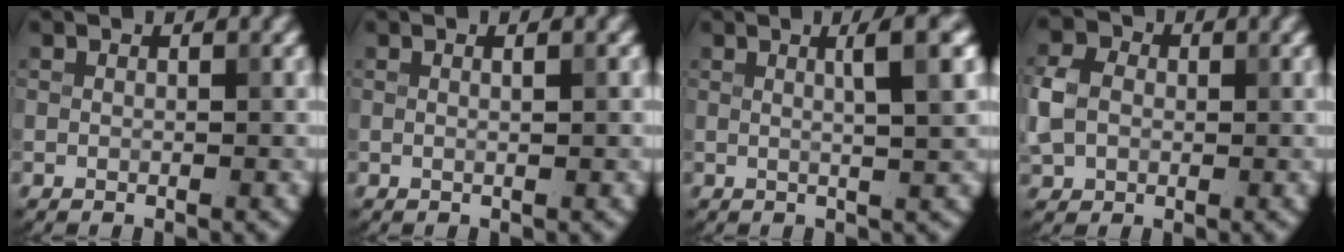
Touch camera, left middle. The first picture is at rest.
{"total": 1.5, "force": [0.5, 0.6, 1.3], "torque": [-0.007, -0.002, -0.006]}
{"total": 3.9, "force": [1.0, 0.7, 3.7], "torque": [-0.045, 0.008, 0.012]}
{"total": 4.1, "force": [0.1, 3.3, 2.3], "torque": [-0.057, 0.007, -0.006]}